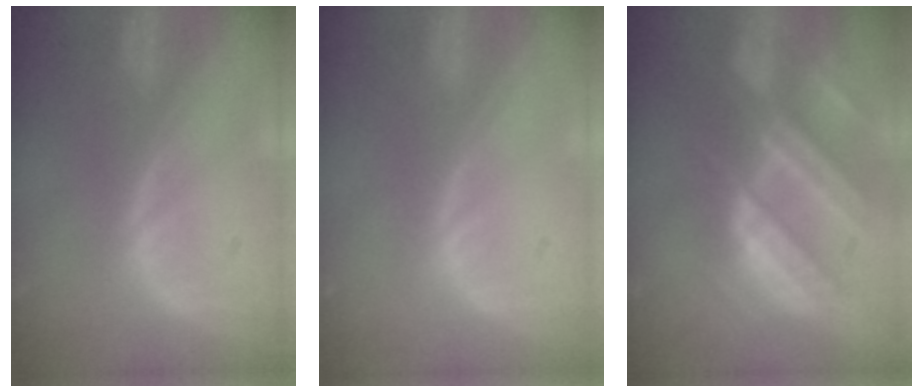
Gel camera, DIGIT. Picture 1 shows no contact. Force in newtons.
{"total": 0.0}
{"total": 10.4, "press": 9.1, "slide": 5.0}